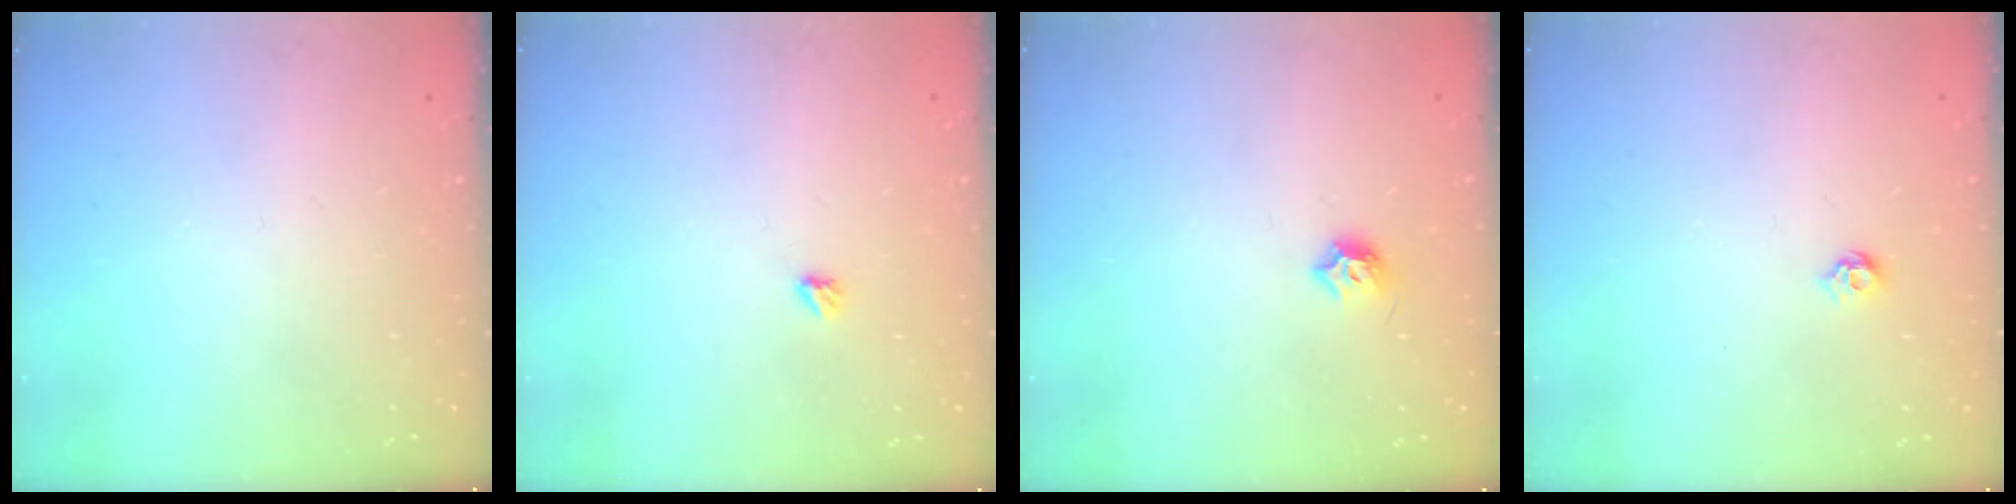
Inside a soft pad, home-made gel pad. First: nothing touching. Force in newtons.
{"total": 2.9, "press": 2.9, "slide": 0.5}
{"total": 5.9, "press": 5.8, "slide": 0.9}
{"total": 4.4, "press": 4.3, "slide": 0.9}